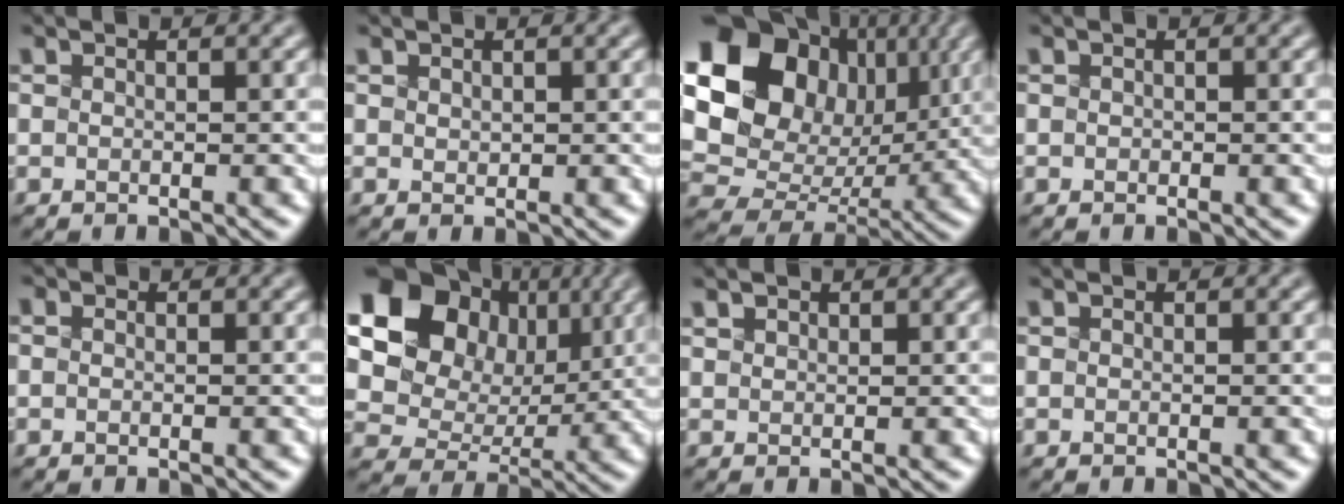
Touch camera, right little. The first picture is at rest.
{"total": 1.0, "force": [0.6, 0.7, 0.4], "torque": [-0.020, 0.000, 0.028]}
{"total": 15.8, "force": [4.4, 12.3, 8.9], "torque": [-0.178, 0.026, 0.093]}
{"total": 0.0}
{"total": 1.2, "force": [0.5, 0.8, 0.7], "torque": [-0.005, 0.013, -0.014]}
{"total": 13.8, "force": [4.6, 10.6, 7.5], "torque": [-0.176, 0.043, 0.090]}
{"total": 2.2, "force": [1.5, 1.4, 1.0], "torque": [-0.041, 0.012, 0.035]}
{"total": 0.0}